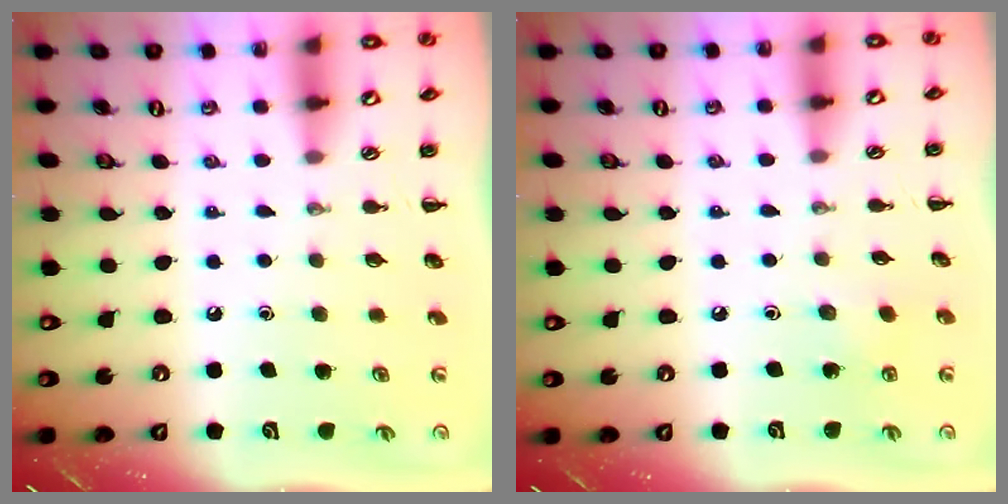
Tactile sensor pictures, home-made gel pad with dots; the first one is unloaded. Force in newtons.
{"total": 2.4, "press": 2.3, "slide": 0.6}